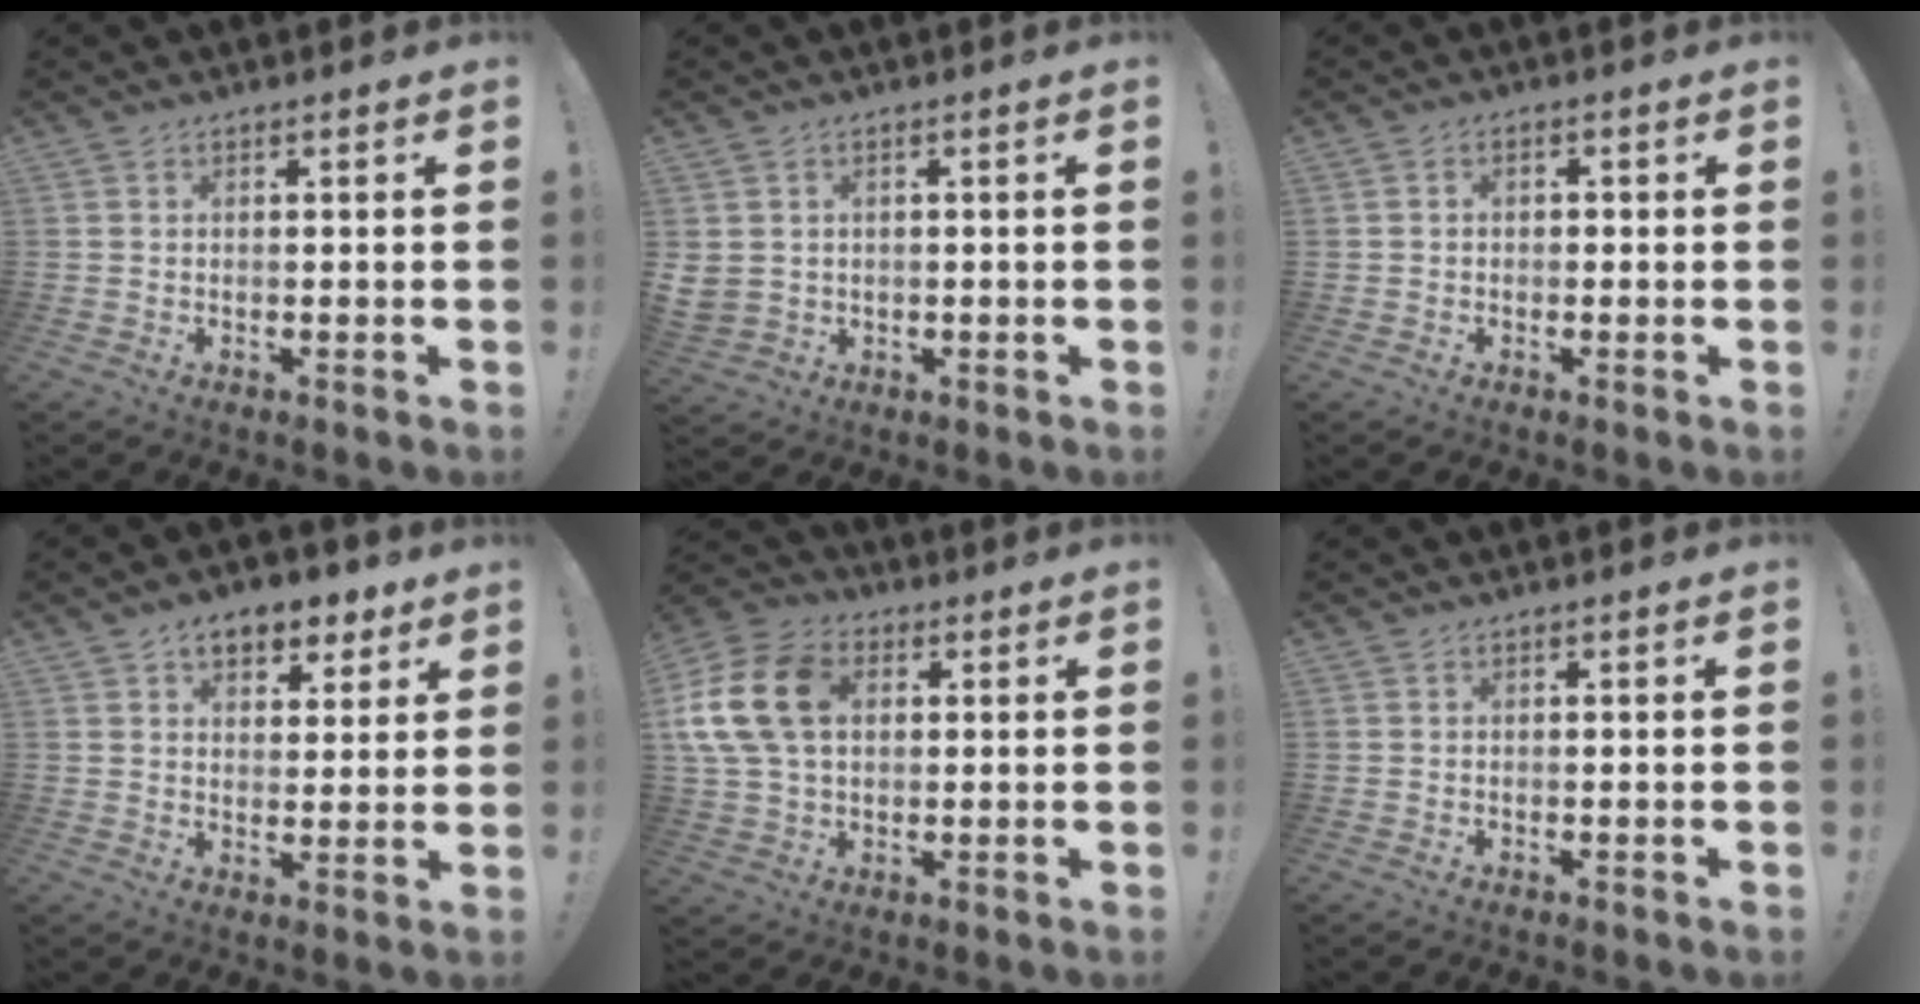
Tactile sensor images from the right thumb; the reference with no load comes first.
{"total": 3.7, "force": [1.0, 3.4, 1.1], "torque": [-0.030, -0.006, 0.018]}
{"total": 1.7, "force": [-0.9, 1.2, 0.8], "torque": [-0.011, 0.005, -0.017]}
{"total": 8.5, "force": [5.5, 4.9, 4.2], "torque": [-0.048, -0.029, 0.098]}
{"total": 17.7, "force": [3.8, 12.7, 11.7], "torque": [-0.223, 0.002, 0.072]}
{"total": 0.0}